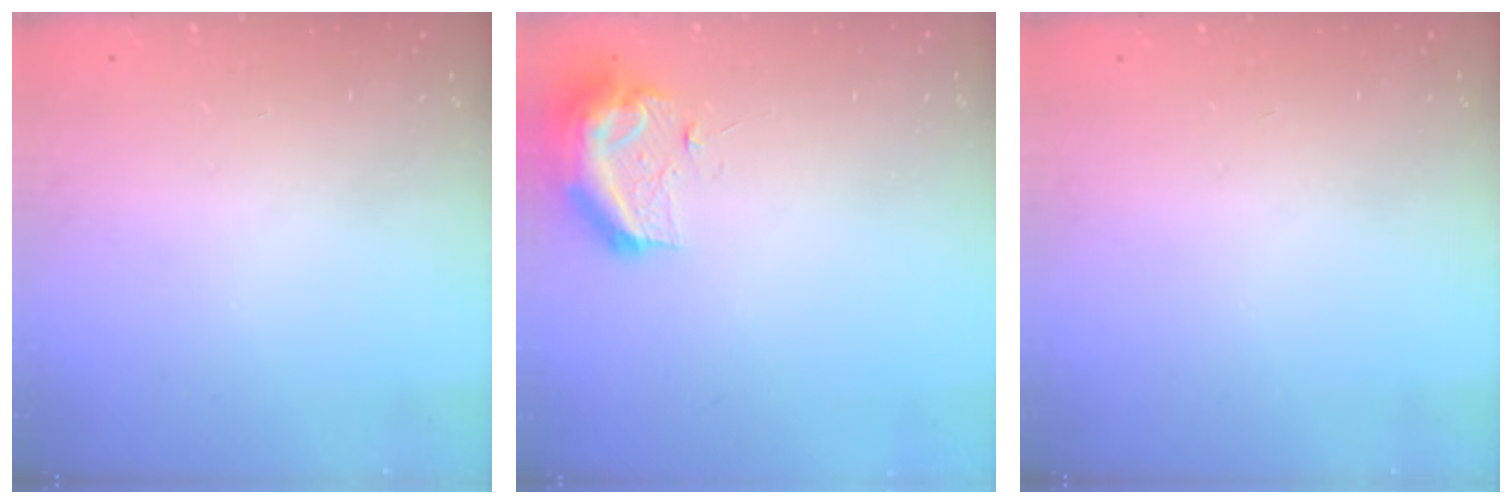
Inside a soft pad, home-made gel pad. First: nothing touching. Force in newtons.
{"total": 10.2, "press": 10.2, "slide": 0.3}
{"total": 0.0}